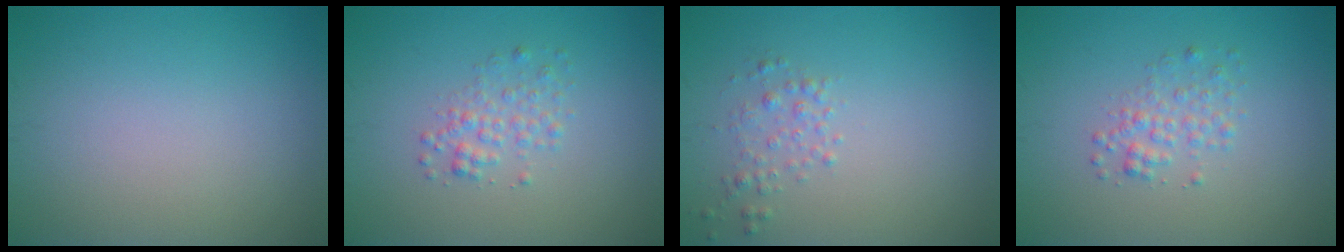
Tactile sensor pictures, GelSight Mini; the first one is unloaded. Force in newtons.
{"total": 1.8, "press": 1.8, "slide": 0.1}
{"total": 1.4, "press": 1.4, "slide": 0.0}
{"total": 1.8, "press": 1.8, "slide": 0.1}